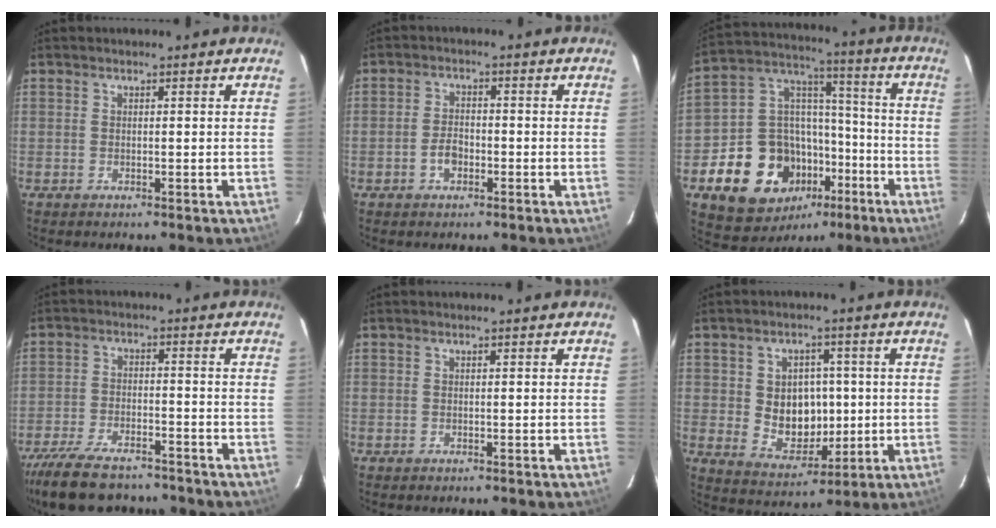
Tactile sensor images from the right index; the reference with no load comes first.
{"total": 3.4, "force": [-1.5, 2.1, 2.1], "torque": [-0.042, 0.007, -0.026]}
{"total": 19.5, "force": [-8.7, 15.3, 8.5], "torque": [-0.189, 0.057, -0.110]}
{"total": 15.7, "force": [-12.9, 5.5, 7.1], "torque": [-0.163, -0.018, -0.209]}
{"total": 0.0}
{"total": 9.4, "force": [0.1, 7.7, 5.4], "torque": [-0.108, 0.006, 0.023]}